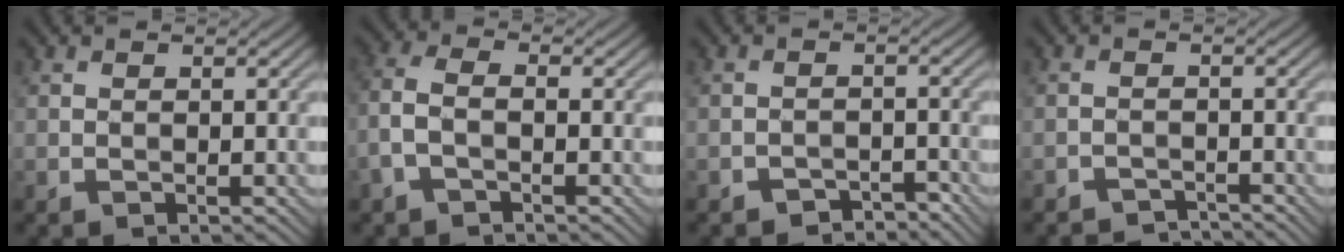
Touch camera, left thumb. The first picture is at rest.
{"total": 3.4, "force": [-1.4, 1.5, 2.8], "torque": [-0.069, 0.006, -0.040]}
{"total": 2.8, "force": [-2.5, 1.0, 0.8], "torque": [-0.006, 0.008, -0.040]}
{"total": 2.6, "force": [-2.5, 0.5, 0.4], "torque": [0.000, 0.003, -0.046]}